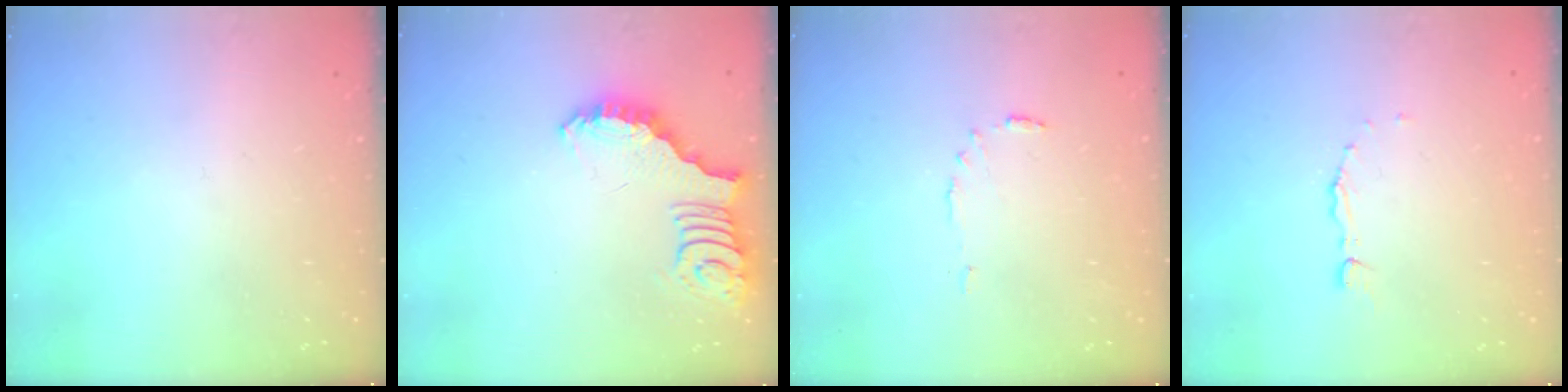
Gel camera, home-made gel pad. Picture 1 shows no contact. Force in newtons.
{"total": 2.6, "press": 2.5, "slide": 0.6}
{"total": 3.2, "press": 3.1, "slide": 0.4}
{"total": 2.0, "press": 2.0, "slide": 0.3}